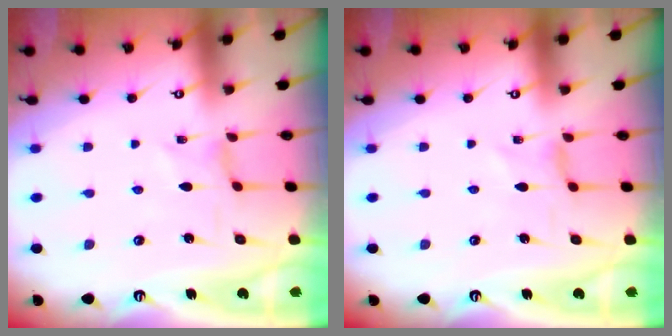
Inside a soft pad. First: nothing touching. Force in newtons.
{"total": 0.0}